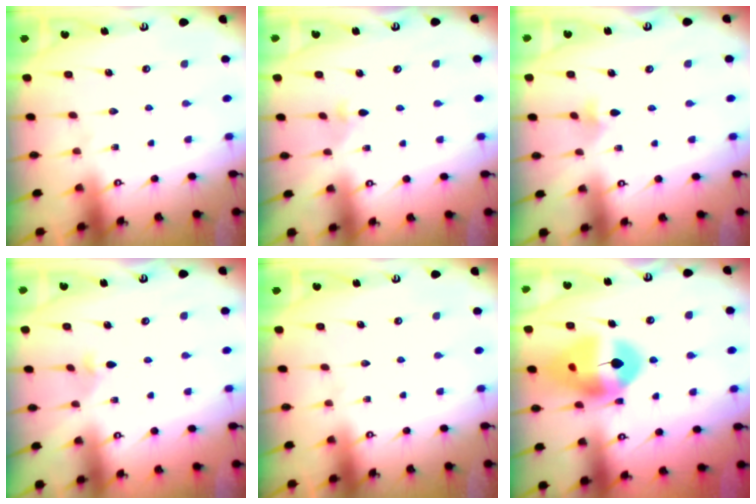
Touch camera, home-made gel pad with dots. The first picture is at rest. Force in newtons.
{"total": 2.9, "press": 2.8, "slide": 0.6}
{"total": 4.1, "press": 4.0, "slide": 1.0}
{"total": 2.6, "press": 2.5, "slide": 0.7}
{"total": 0.0}
{"total": 14.8, "press": 14.7, "slide": 1.7}